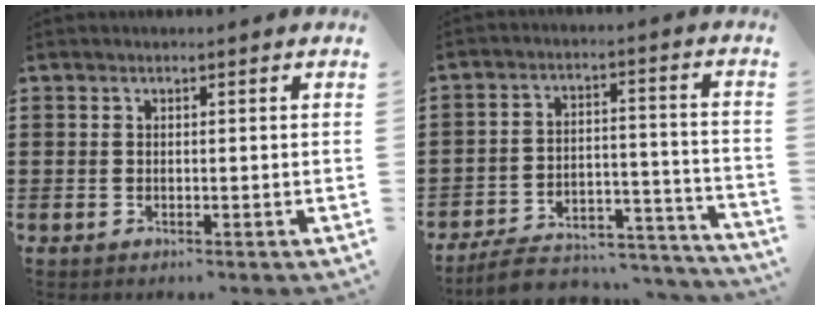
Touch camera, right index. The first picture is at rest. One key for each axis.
{"total": 7.2, "fx": -6.6, "fy": 1.8, "fz": 2.5, "tx": -0.037, "ty": 0.018, "tz": -0.125}